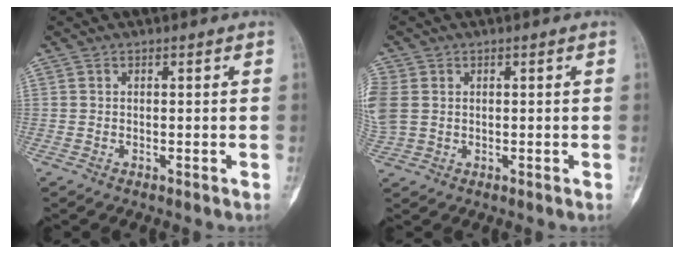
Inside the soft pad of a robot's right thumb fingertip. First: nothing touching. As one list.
[{"total": 7.7, "force": [1.0, 6.2, 4.5], "torque": [-0.137, 0.009, 0.026]}]